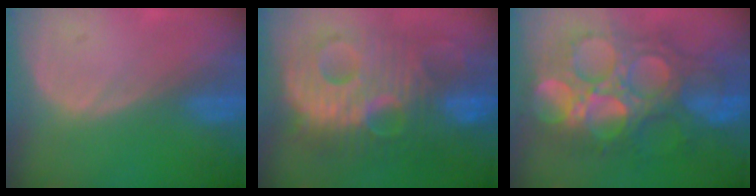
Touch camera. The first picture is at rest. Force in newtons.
{"total": 13.6, "press": 13.5, "slide": 1.2}
{"total": 13.6, "press": 13.5, "slide": 1.5}